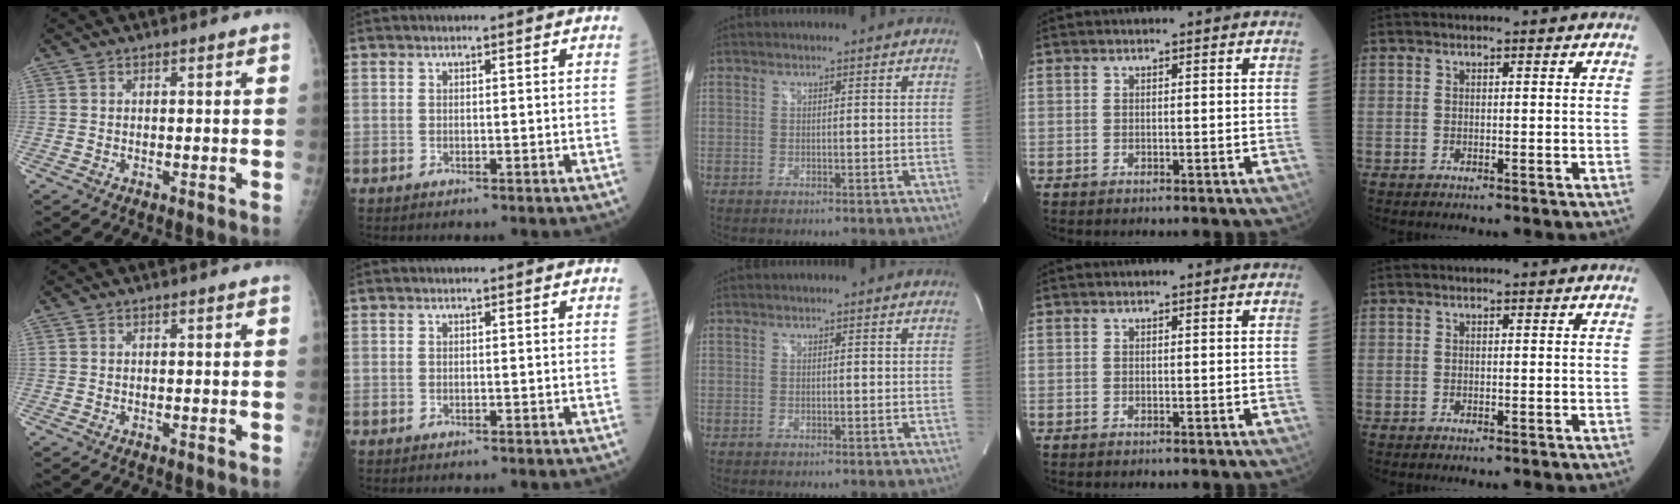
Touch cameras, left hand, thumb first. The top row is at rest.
{}